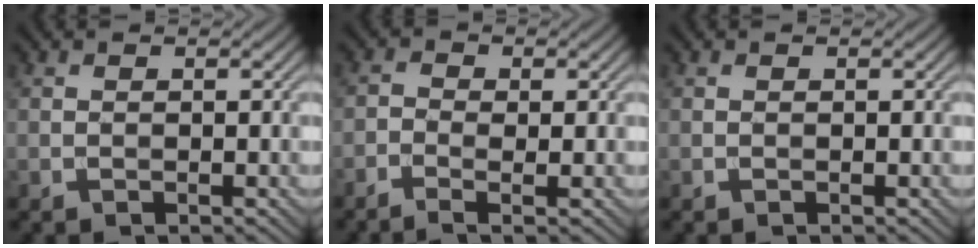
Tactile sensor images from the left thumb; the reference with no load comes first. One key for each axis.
{"total": 2.3, "fx": -1.1, "fy": 0.7, "fz": 1.9, "tx": -0.040, "ty": -0.001, "tz": -0.028}
{"total": 0.0}